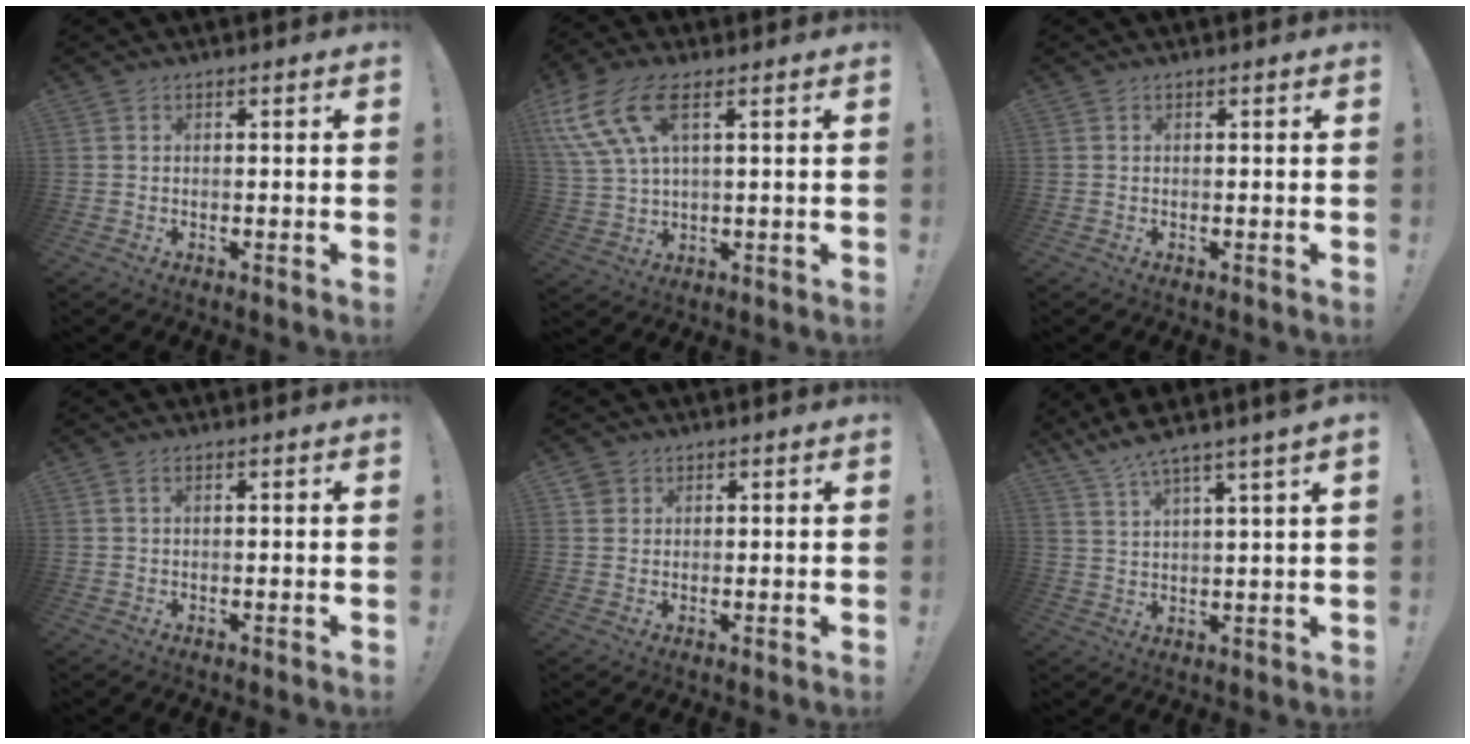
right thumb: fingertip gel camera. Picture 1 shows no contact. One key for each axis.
{"total": 14.4, "fx": 6.8, "fy": 6.9, "fz": 10.7, "tx": -0.216, "ty": -0.014, "tz": 0.128}
{"total": 0.0}
{"total": 1.3, "fx": 0.4, "fy": 0.5, "fz": 1.1, "tx": -0.026, "ty": 0.005, "tz": 0.007}
{"total": 2.3, "fx": 1.3, "fy": 1.8, "fz": 0.4, "tx": -0.006, "ty": -0.002, "tz": 0.024}
{"total": 5.8, "fx": 4.9, "fy": -0.6, "fz": 3.2, "tx": -0.073, "ty": -0.031, "tz": 0.084}